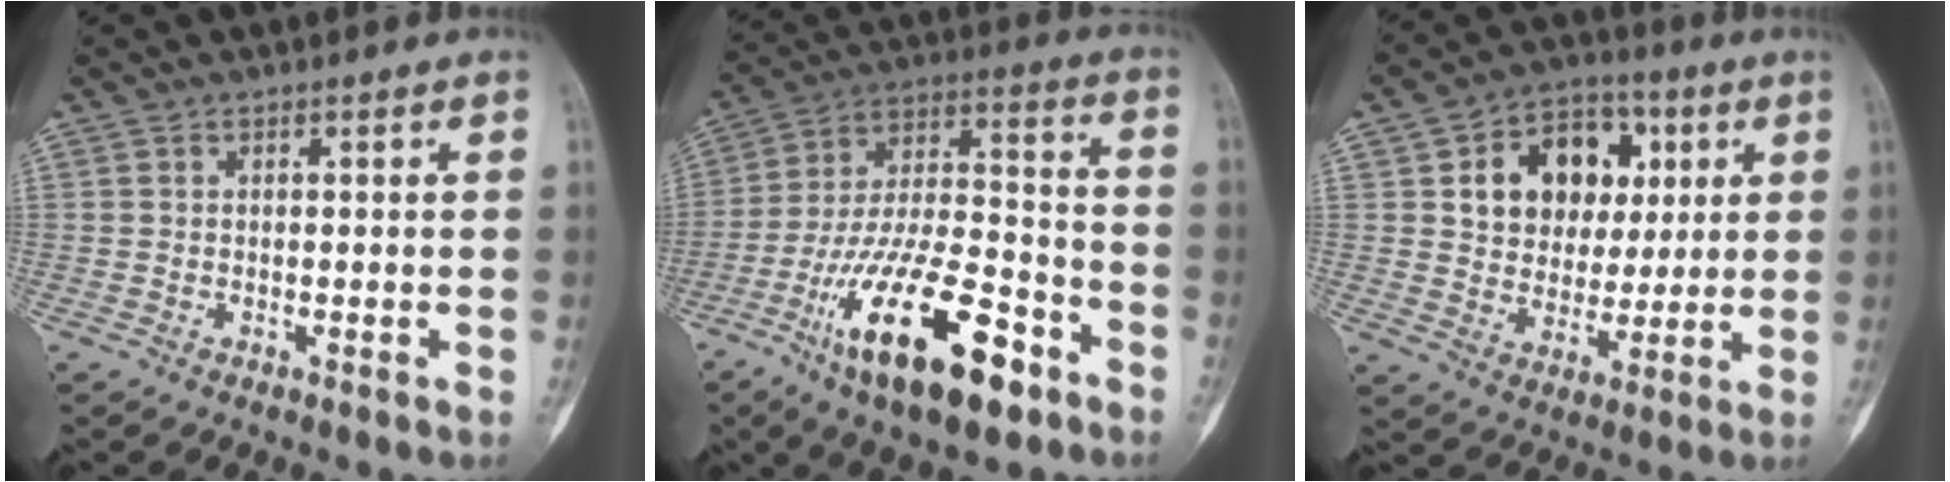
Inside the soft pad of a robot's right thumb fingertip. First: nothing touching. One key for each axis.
{"total": 22.0, "fx": -11.4, "fy": 8.0, "fz": 16.9, "tx": -0.311, "ty": 0.063, "tz": -0.196}
{"total": 15.1, "fx": 4.4, "fy": 11.5, "fz": 8.7, "tx": -0.086, "ty": 0.001, "tz": 0.073}